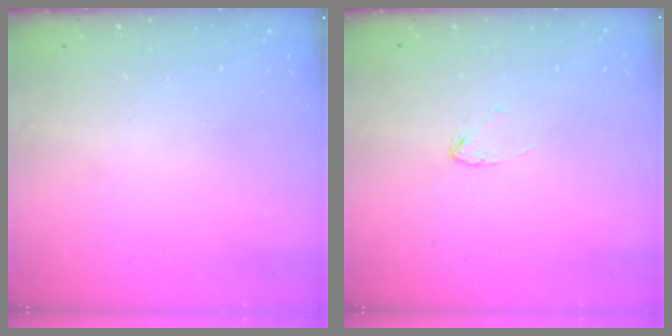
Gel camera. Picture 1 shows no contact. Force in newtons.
{"total": 3.0, "press": 3.0, "slide": 0.2}